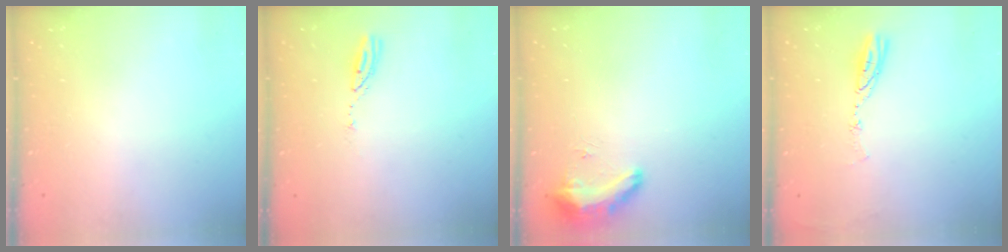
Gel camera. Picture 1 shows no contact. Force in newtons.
{"total": 4.1, "press": 4.1, "slide": 0.3}
{"total": 17.3, "press": 10.6, "slide": 13.6}
{"total": 5.0, "press": 5.0, "slide": 0.6}